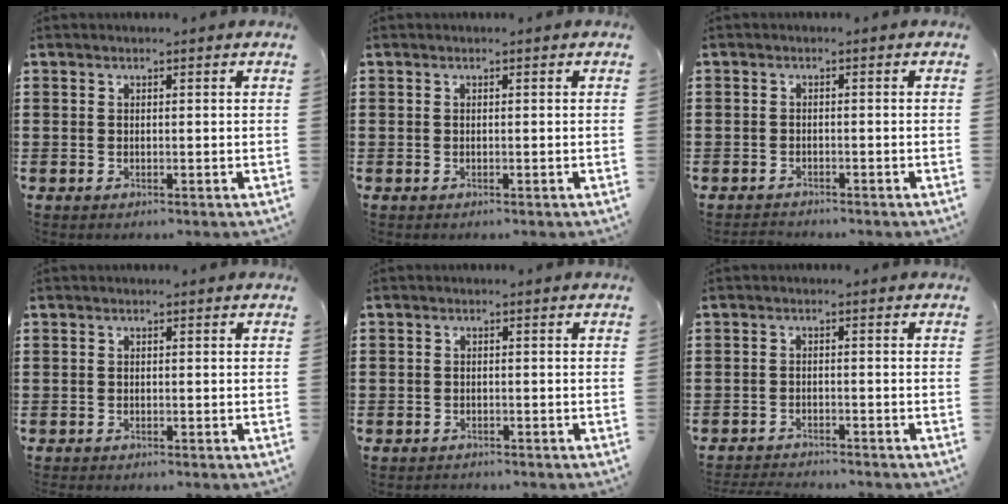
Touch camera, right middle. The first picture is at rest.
{"total": 0.0}
{"total": 1.3, "force": [-1.3, 0.3, -0.1], "torque": [-0.001, 0.003, -0.030]}
{"total": 0.0}
{"total": 1.2, "force": [-1.1, 0.5, -0.2], "torque": [0.001, 0.004, -0.025]}
{"total": 2.3, "force": [-2.3, 0.1, 0.1], "torque": [-0.007, -0.002, -0.048]}